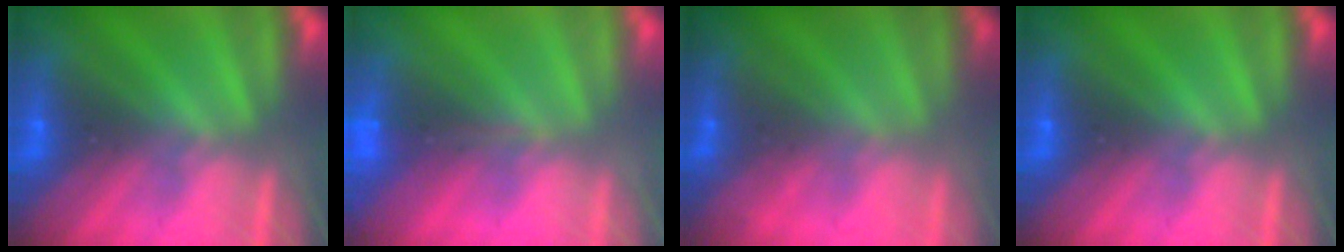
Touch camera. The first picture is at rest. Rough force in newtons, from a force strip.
{"total": 1.8}
{"total": 1.8}
{"total": 0.0}